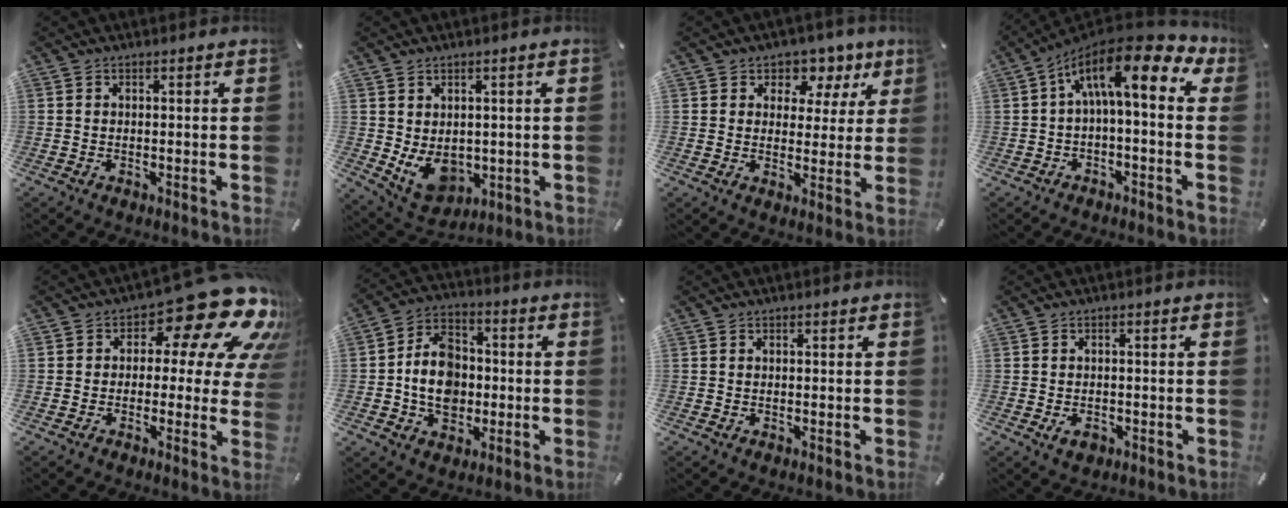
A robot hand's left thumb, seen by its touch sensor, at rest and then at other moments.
{"total": 7.7, "force": [0.2, 6.8, 3.7], "torque": [-0.072, -0.015, 0.008]}
{"total": 6.5, "force": [3.7, 5.0, 2.0], "torque": [-0.017, -0.033, 0.059]}
{"total": 14.8, "force": [5.1, 5.5, 12.8], "torque": [-0.232, -0.030, 0.081]}
{"total": 17.7, "force": [10.0, 7.8, 12.3], "torque": [-0.161, -0.075, 0.163]}
{"total": 11.4, "force": [-1.6, 9.4, 6.4], "torque": [-0.129, 0.021, -0.027]}
{"total": 0.0}
{"total": 2.8, "force": [-1.1, 1.9, 1.8], "torque": [-0.039, 0.003, -0.020]}